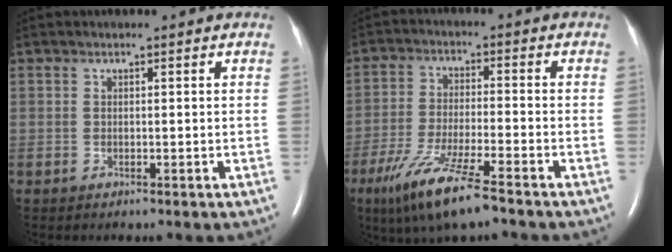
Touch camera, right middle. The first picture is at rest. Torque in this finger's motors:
{"motor_torque": [1.11, -1.03, 0.27, 0.12]}